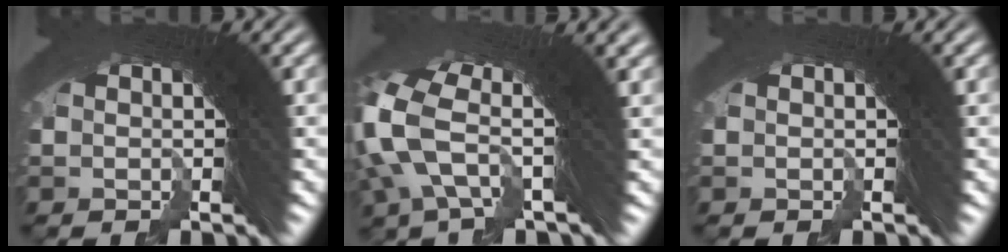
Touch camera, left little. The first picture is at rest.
{"total": 5.9, "force": [1.8, 2.6, 4.9], "torque": [-0.111, 0.000, 0.028]}
{"total": 0.0}